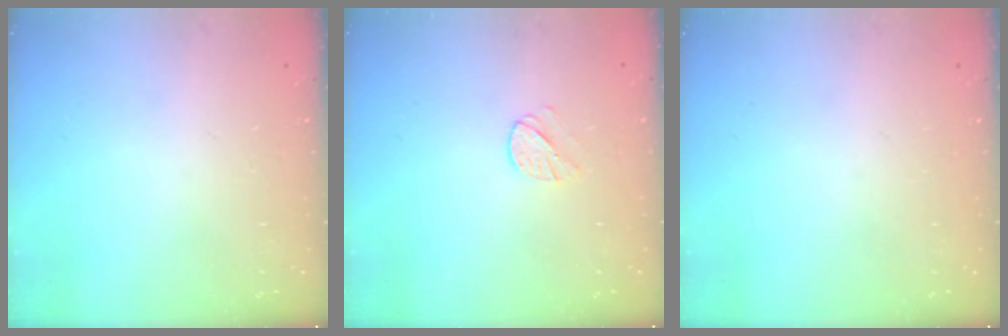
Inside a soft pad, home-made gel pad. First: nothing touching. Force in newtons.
{"total": 5.3, "press": 5.2, "slide": 0.7}
{"total": 0.0}